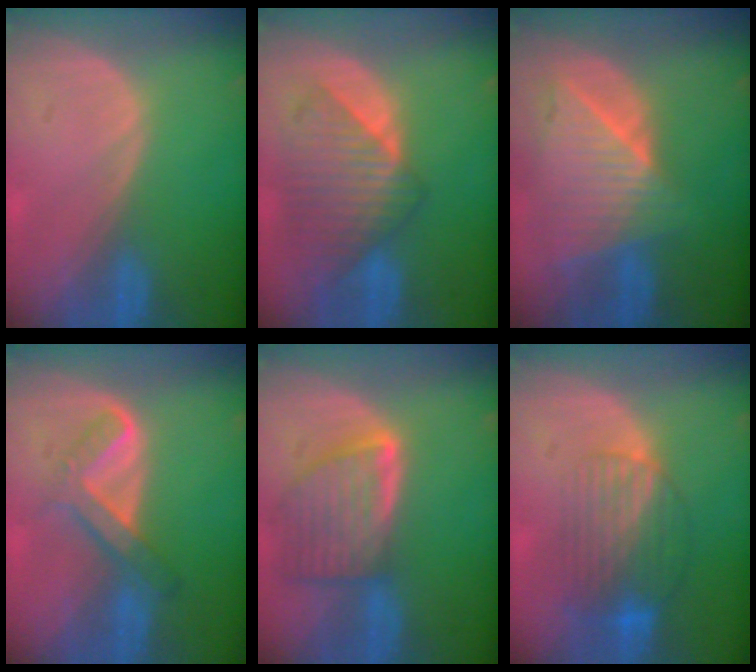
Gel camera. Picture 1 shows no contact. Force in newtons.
{"total": 8.9, "press": 8.0, "slide": 3.7}
{"total": 9.1, "press": 8.1, "slide": 4.0}
{"total": 5.6, "press": 5.1, "slide": 2.2}
{"total": 8.2, "press": 7.4, "slide": 3.4}
{"total": 8.5, "press": 7.2, "slide": 4.5}